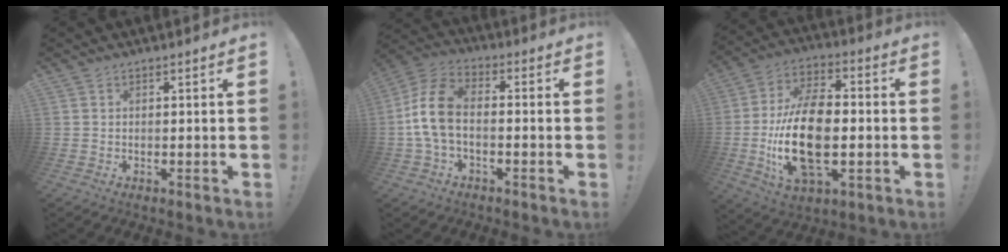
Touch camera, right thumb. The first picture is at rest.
{"total": 11.5, "force": [-0.9, 6.8, 9.3], "torque": [-0.205, 0.015, -0.010]}
{"total": 20.8, "force": [-2.9, 11.3, 17.2], "torque": [-0.338, 0.003, -0.049]}